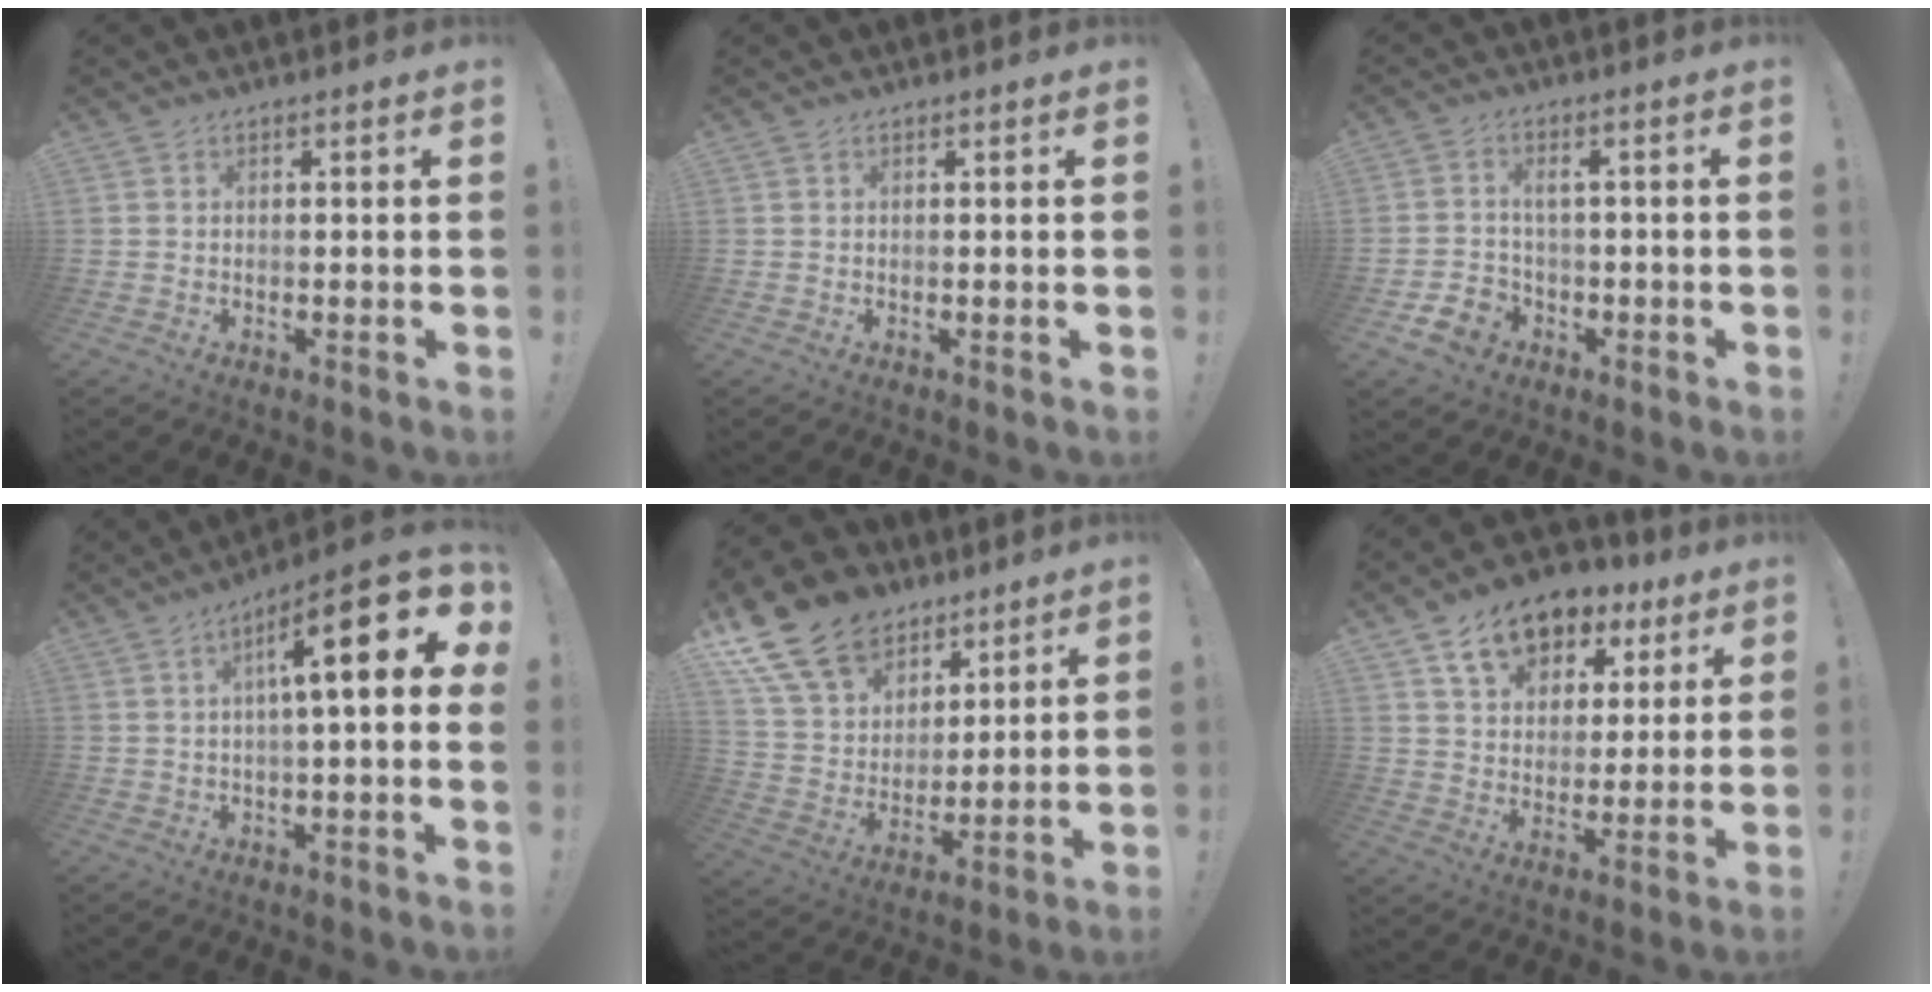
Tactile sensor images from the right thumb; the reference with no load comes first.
{"total": 0.0}
{"total": 6.4, "force": [-1.6, 5.3, 3.2], "torque": [-0.076, 0.003, -0.030]}
{"total": 16.5, "force": [4.7, 3.7, 15.4], "torque": [-0.225, -0.033, 0.065]}
{"total": 18.1, "force": [11.5, 12.0, 7.1], "torque": [-0.131, -0.068, 0.235]}
{"total": 13.9, "force": [8.4, 9.0, 6.5], "torque": [-0.099, -0.042, 0.155]}